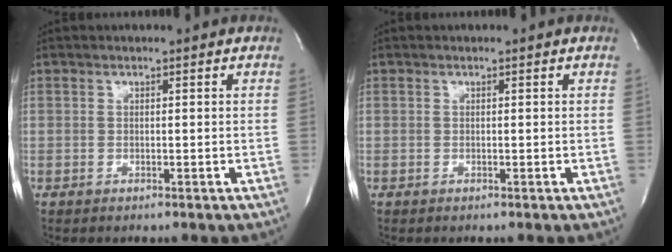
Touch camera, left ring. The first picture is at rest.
{"total": 0.0}